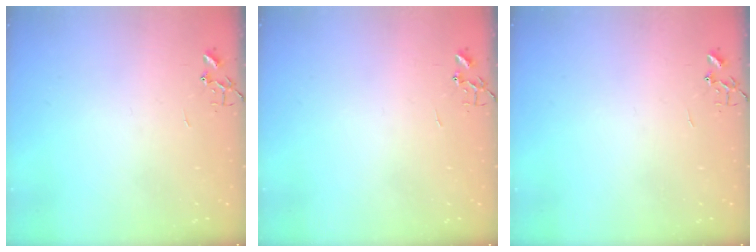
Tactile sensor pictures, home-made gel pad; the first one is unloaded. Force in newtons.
{"total": 0.0}
{"total": 0.0}